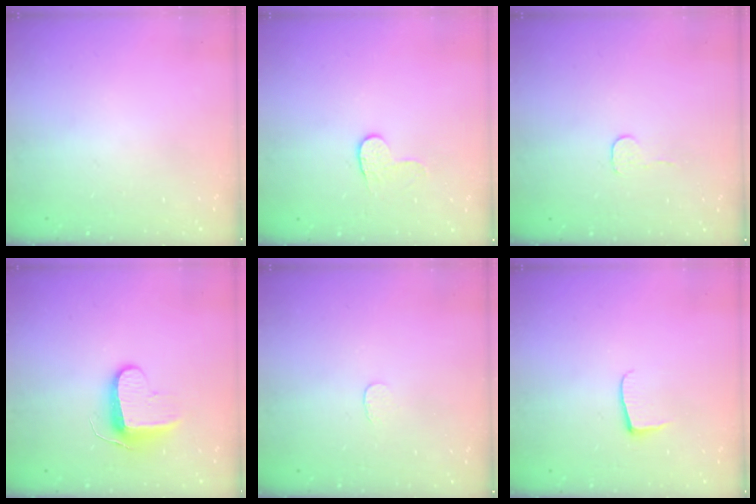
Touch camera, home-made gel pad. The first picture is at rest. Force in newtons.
{"total": 4.5, "press": 4.5, "slide": 0.5}
{"total": 3.4, "press": 3.4, "slide": 0.3}
{"total": 9.5, "press": 9.5, "slide": 0.8}
{"total": 2.6, "press": 2.6, "slide": 0.2}
{"total": 5.4, "press": 5.3, "slide": 0.5}